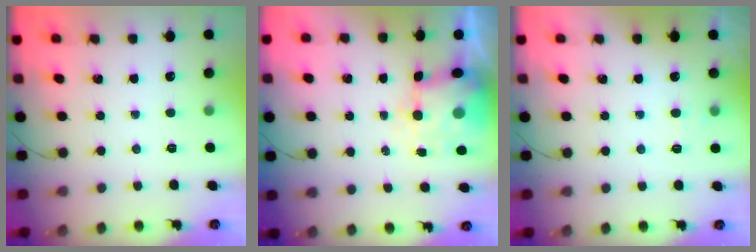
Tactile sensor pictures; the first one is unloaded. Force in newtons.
{"total": 6.0, "press": 5.8, "slide": 1.6}
{"total": 5.7, "press": 5.6, "slide": 1.1}